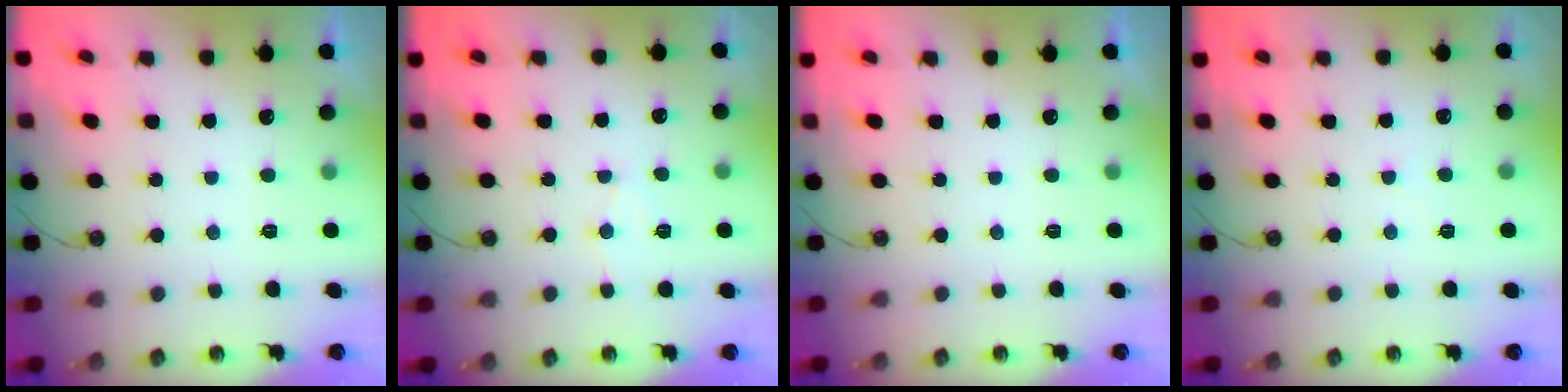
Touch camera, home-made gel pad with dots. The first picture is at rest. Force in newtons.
{"total": 6.0, "press": 6.0, "slide": 0.3}
{"total": 0.0}
{"total": 2.1, "press": 2.0, "slide": 0.4}